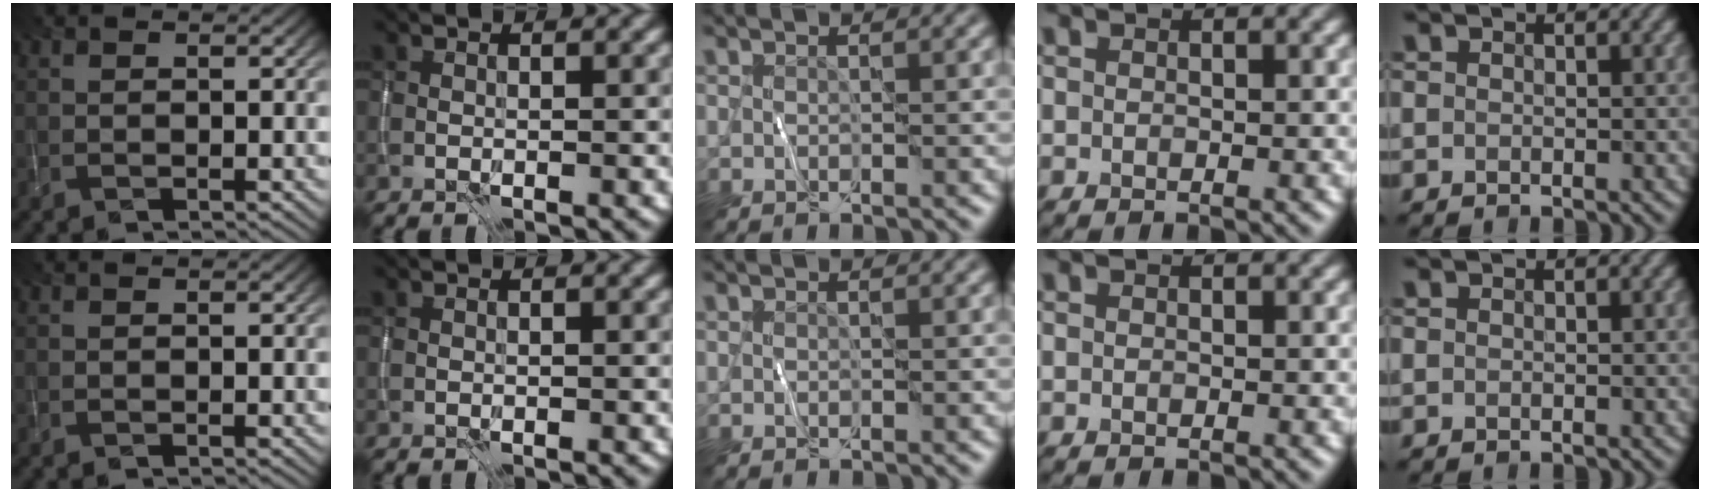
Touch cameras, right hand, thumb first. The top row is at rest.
{}